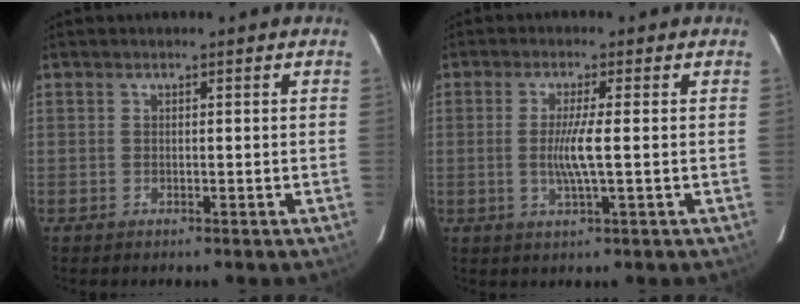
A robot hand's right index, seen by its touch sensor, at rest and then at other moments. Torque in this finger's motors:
{"motor_torque": [0.73, -0.01, 0.31, 0.07]}